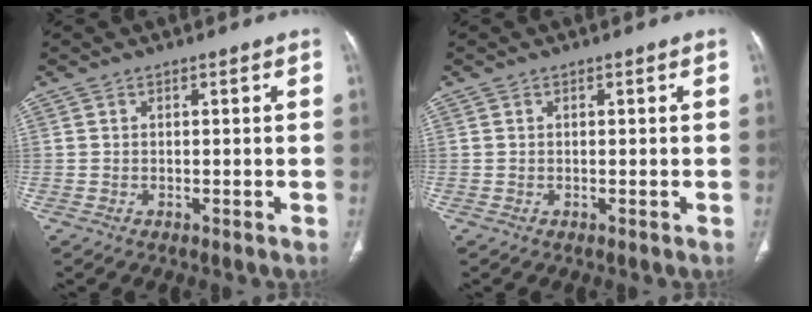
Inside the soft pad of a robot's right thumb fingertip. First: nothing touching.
{"total": 0.0}